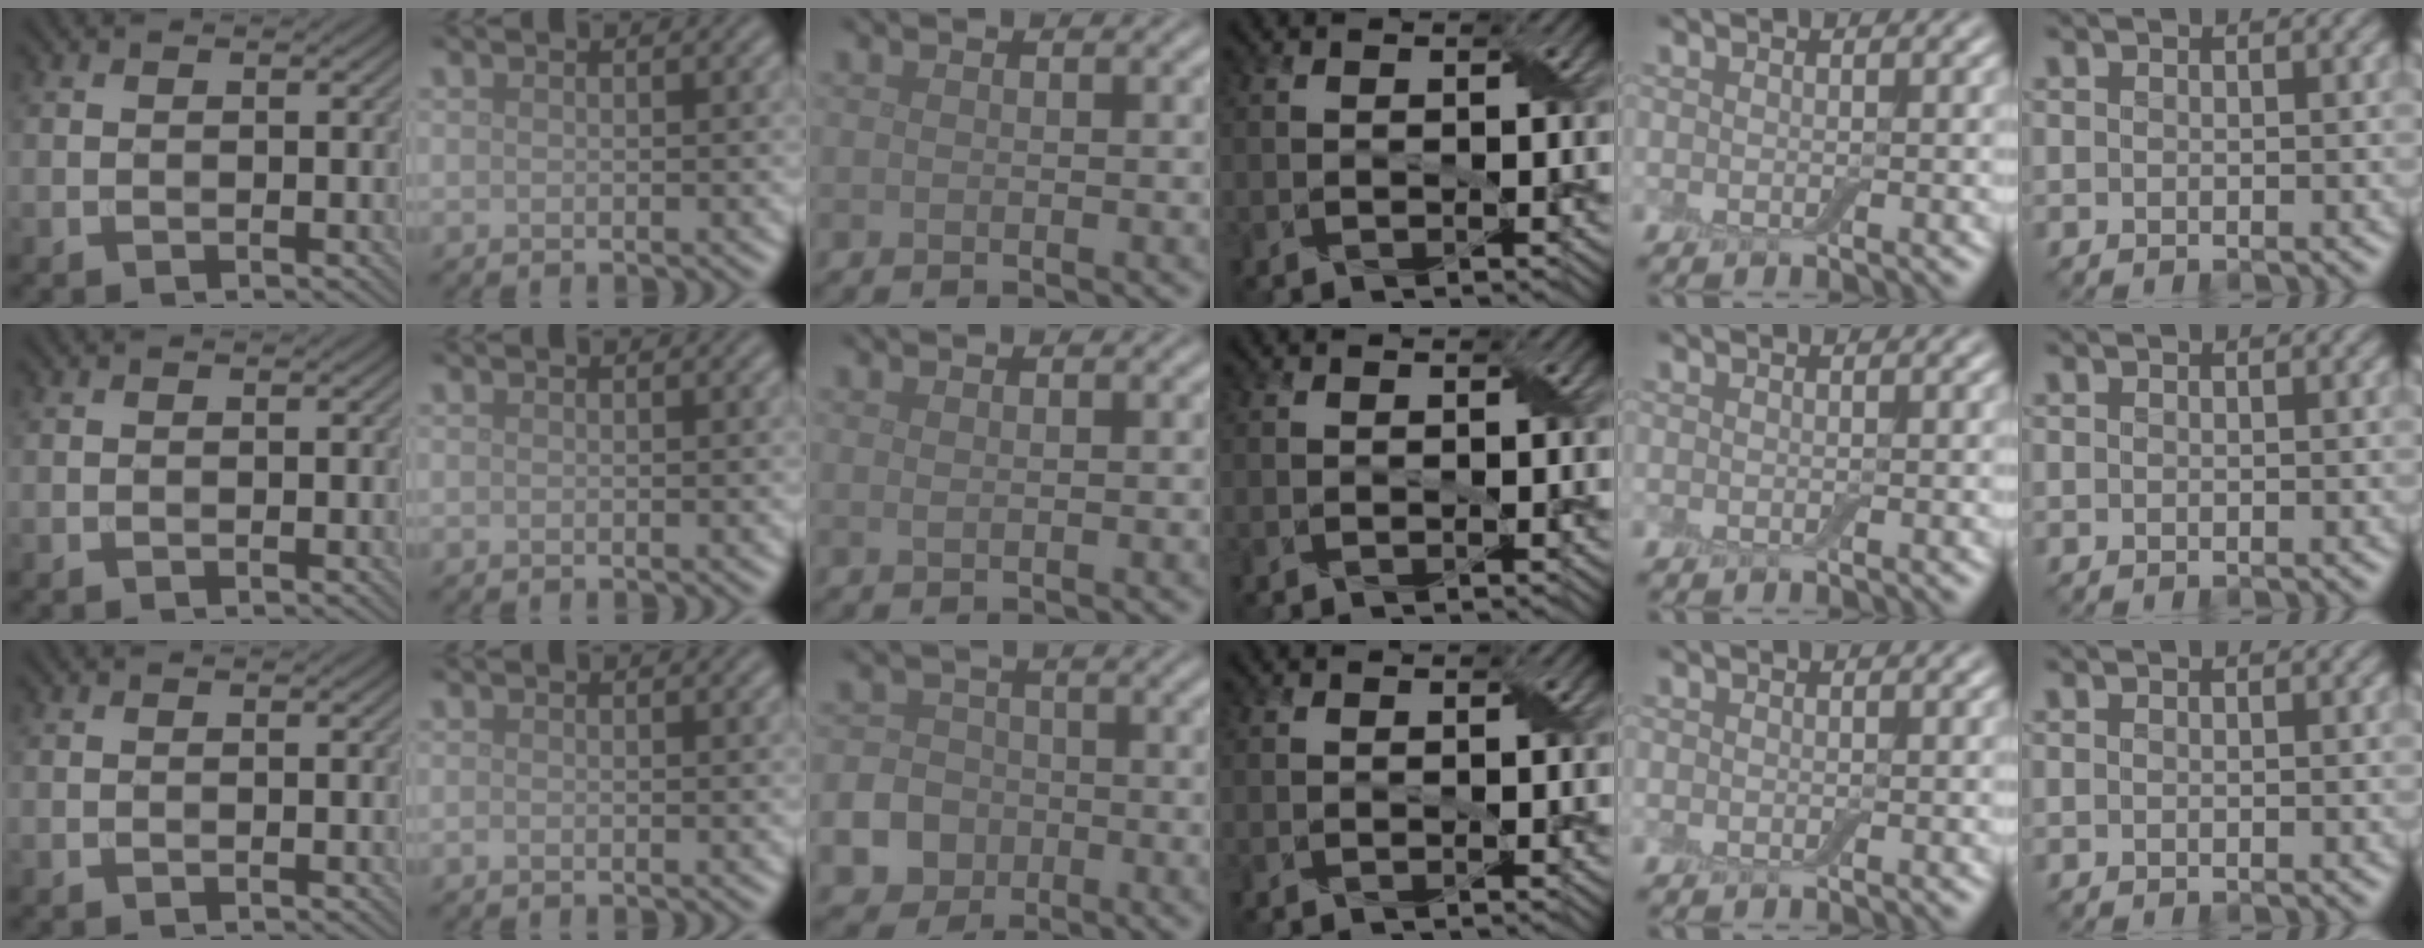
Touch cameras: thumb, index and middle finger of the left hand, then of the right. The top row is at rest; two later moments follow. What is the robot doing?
{"motion": "fold", "object": "aluminum foil"}